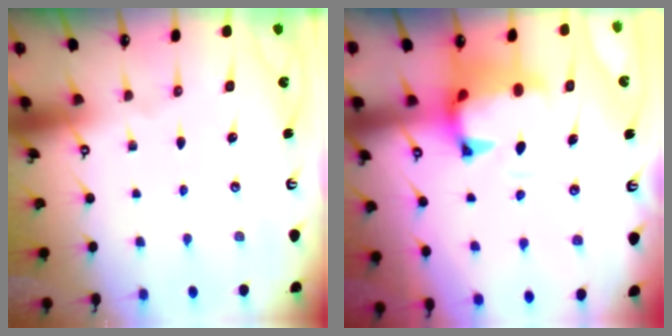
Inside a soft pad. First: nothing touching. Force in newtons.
{"total": 1.6, "press": 1.0, "slide": 1.3}